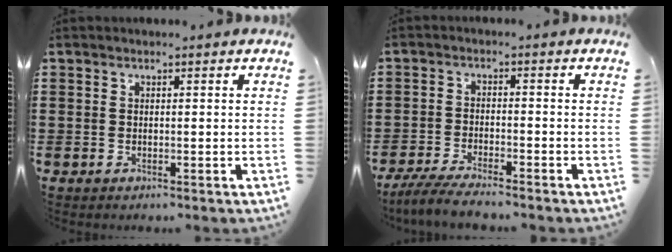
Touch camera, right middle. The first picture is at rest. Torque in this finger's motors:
{"motor_torque": [2.14, 0.00, 0.05, 0.05]}